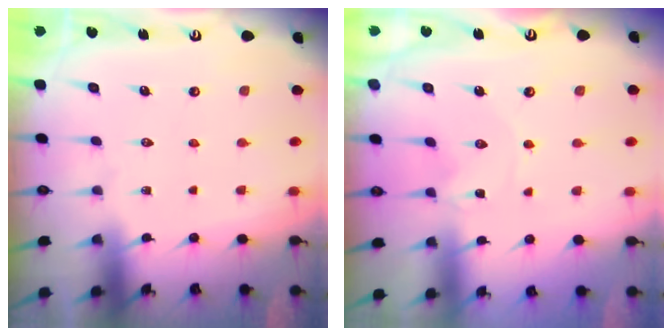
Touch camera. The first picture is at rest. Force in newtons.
{"total": 0.0}